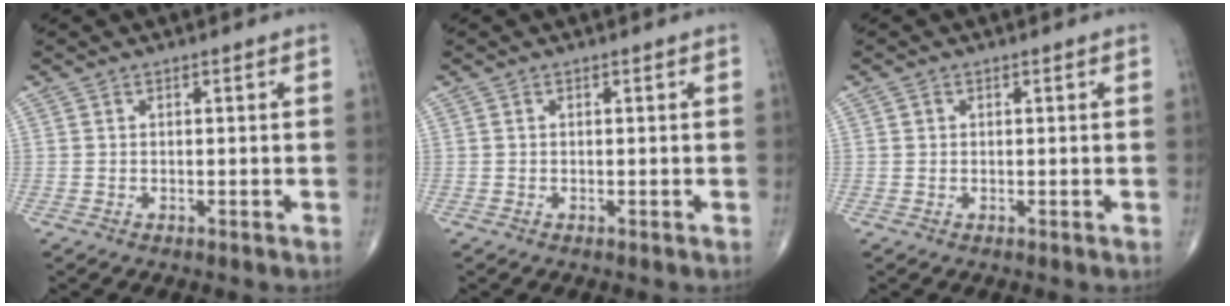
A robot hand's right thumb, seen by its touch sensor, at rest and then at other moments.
{"total": 0.0}
{"total": 0.6, "force": [0.1, 0.6, 0.2], "torque": [0.001, 0.001, 0.002]}